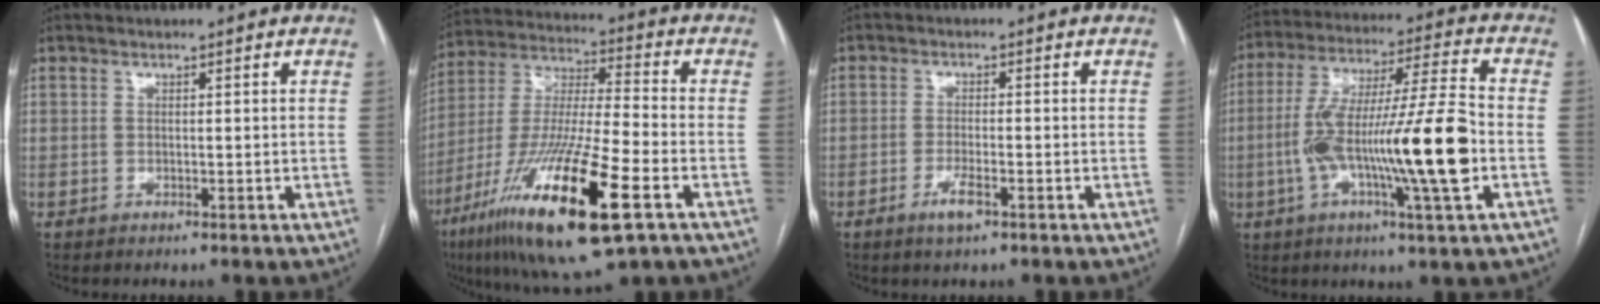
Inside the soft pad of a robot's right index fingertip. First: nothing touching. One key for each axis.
{"total": 22.8, "fx": -10.5, "fy": 2.8, "fz": 20.1, "tx": -0.403, "ty": -0.043, "tz": -0.184}
{"total": 3.2, "fx": -1.8, "fy": 0.6, "fz": 2.6, "tx": -0.053, "ty": -0.003, "tz": -0.032}
{"total": 18.5, "fx": -3.9, "fy": 0.4, "fz": 18.0, "tx": -0.328, "ty": 0.000, "tz": -0.070}